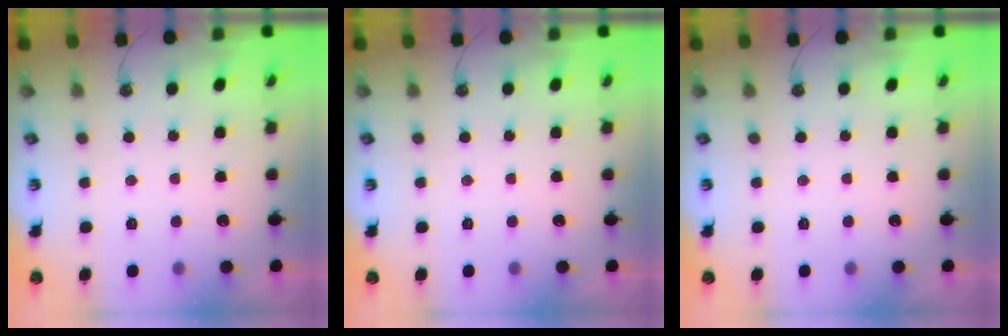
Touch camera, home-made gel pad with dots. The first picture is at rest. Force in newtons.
{"total": 0.0}
{"total": 0.0}